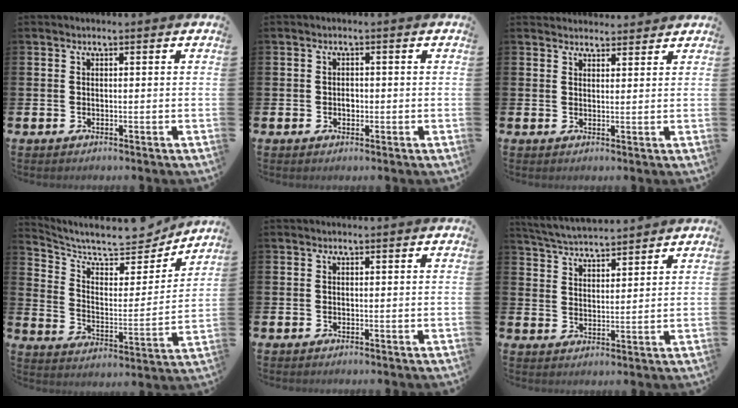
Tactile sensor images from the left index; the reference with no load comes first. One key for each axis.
{"total": 1.3, "fx": -0.2, "fy": 1.0, "fz": 0.8, "tx": -0.003, "ty": 0.001, "tz": -0.008}
{"total": 2.4, "fx": 2.3, "fy": 0.7, "fz": -0.2, "tx": 0.009, "ty": -0.013, "tz": 0.042}
{"total": 9.0, "fx": 8.2, "fy": 2.5, "fz": 2.8, "tx": -0.084, "ty": -0.066, "tz": 0.139}
{"total": 0.0}
{"total": 4.6, "fx": 4.6, "fy": 0.3, "fz": 0.3, "tx": -0.028, "ty": -0.026, "tz": 0.082}